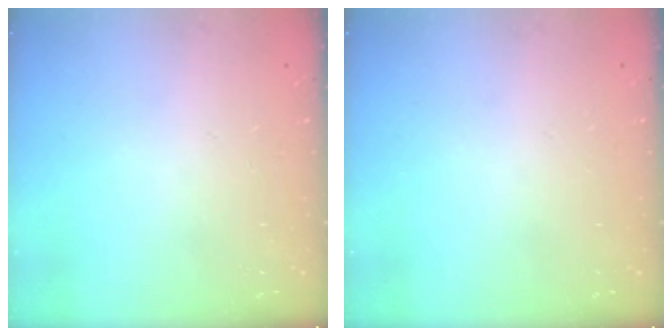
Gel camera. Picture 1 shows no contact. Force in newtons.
{"total": 0.0}